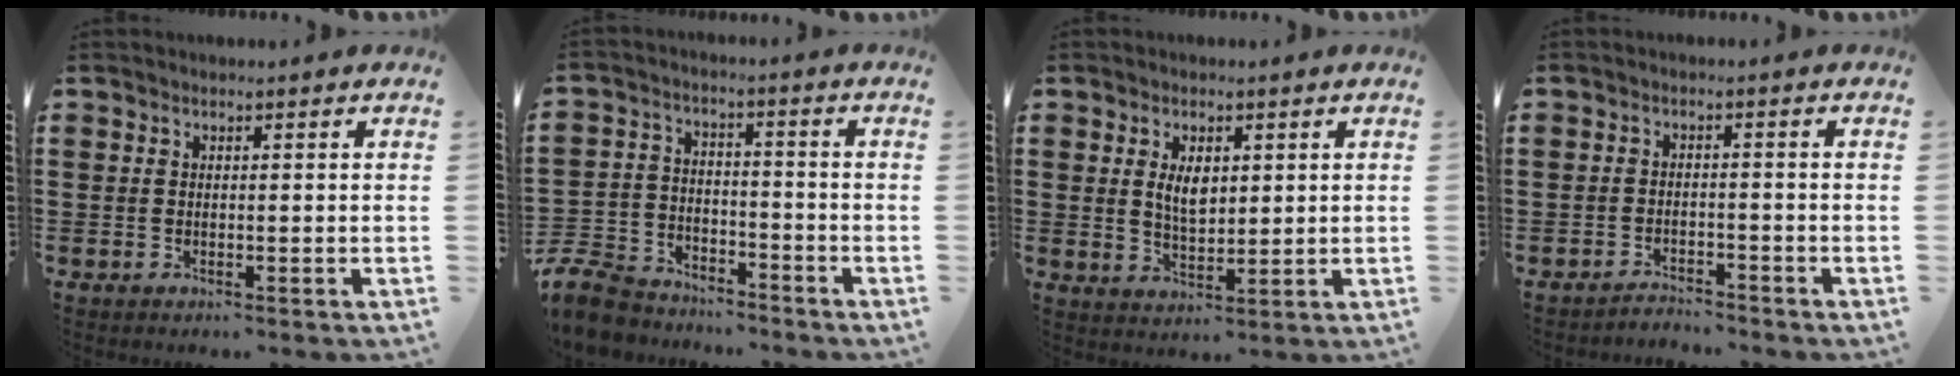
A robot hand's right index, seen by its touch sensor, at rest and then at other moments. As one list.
[{"total": 8.0, "force": [-7.6, 2.1, 1.4], "torque": [-0.047, 0.012, -0.153]}, {"total": 4.2, "force": [1.2, 2.2, 3.4], "torque": [-0.064, 0.006, 0.018]}, {"total": 2.4, "force": [-2.3, -0.1, -0.2], "torque": [-0.004, 0.001, -0.051]}]